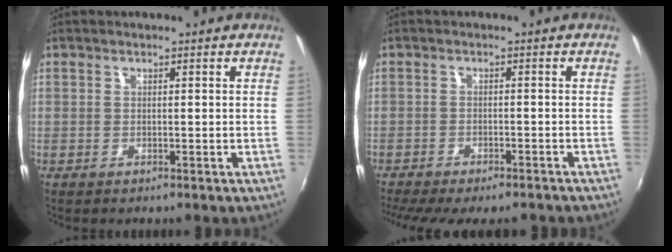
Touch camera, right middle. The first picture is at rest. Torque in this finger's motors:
{"motor_torque": [1.06, -1.08, 0.56, 0.16]}